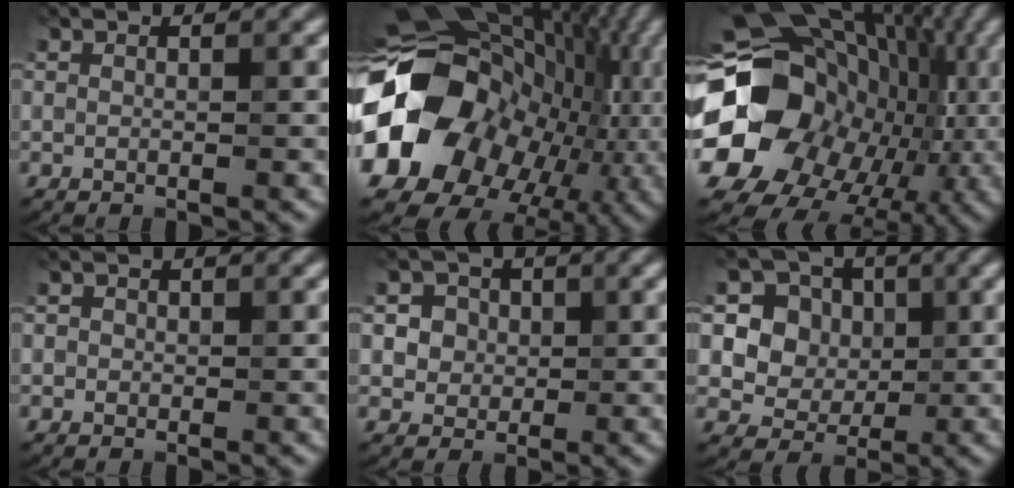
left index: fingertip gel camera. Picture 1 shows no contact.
{"total": 21.2, "force": [-3.6, 17.6, 11.2], "torque": [-0.220, -0.037, -0.069]}
{"total": 23.4, "force": [-2.2, 20.5, 10.9], "torque": [-0.197, -0.010, -0.067]}
{"total": 0.8, "force": [0.1, 0.8, 0.1], "torque": [0.003, -0.005, -0.002]}
{"total": 4.5, "force": [1.4, 3.9, 1.8], "torque": [-0.024, 0.012, 0.018]}
{"total": 6.4, "force": [1.6, 5.5, 2.7], "torque": [-0.048, 0.008, 0.020]}